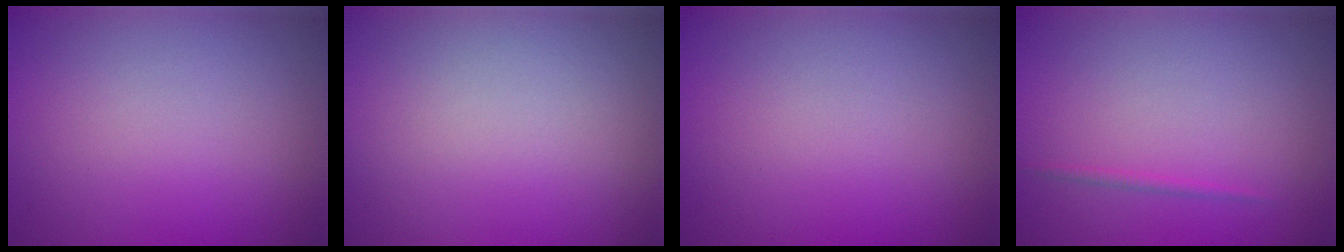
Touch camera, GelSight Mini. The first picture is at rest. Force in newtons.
{"total": 0.0}
{"total": 0.0}
{"total": 0.6, "press": 0.6, "slide": 0.1}